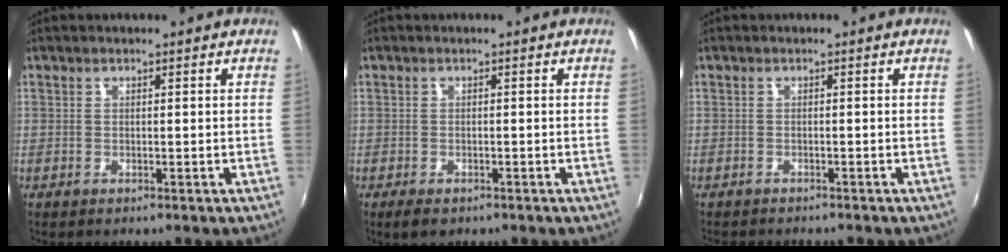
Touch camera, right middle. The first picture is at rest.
{"total": 2.8, "force": [-1.9, 1.4, 1.7], "torque": [-0.036, -0.012, -0.031]}
{"total": 2.4, "force": [-2.3, 0.4, 0.7], "torque": [-0.021, -0.012, -0.037]}